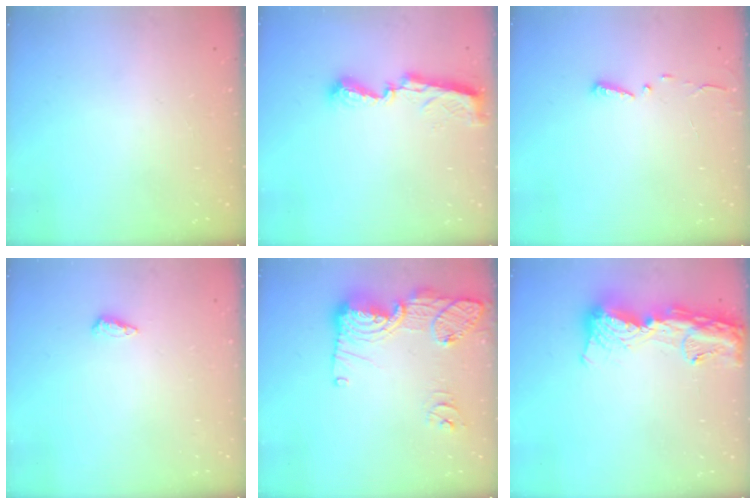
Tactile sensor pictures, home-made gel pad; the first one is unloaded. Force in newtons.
{"total": 8.6, "press": 8.6, "slide": 0.4}
{"total": 3.0, "press": 2.9, "slide": 0.3}
{"total": 6.1, "press": 6.0, "slide": 1.0}
{"total": 17.6, "press": 17.3, "slide": 3.3}
{"total": 15.6, "press": 15.5, "slide": 1.6}